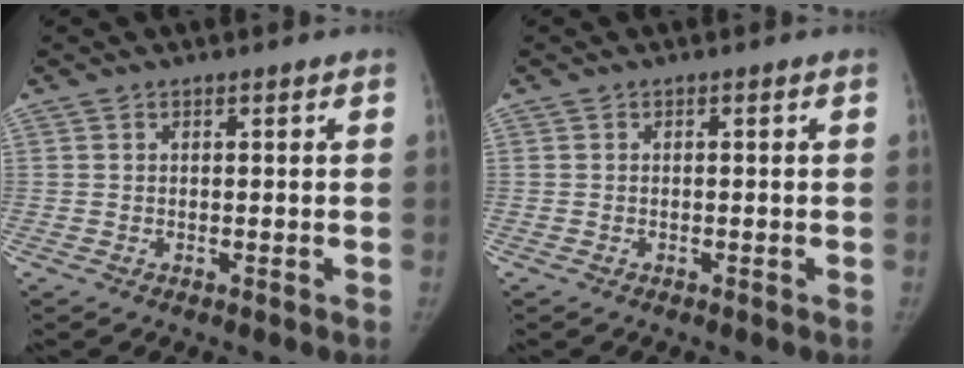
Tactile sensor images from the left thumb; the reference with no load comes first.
{"total": 0.0}